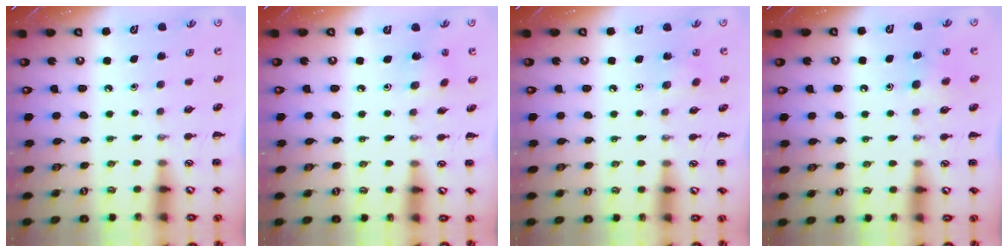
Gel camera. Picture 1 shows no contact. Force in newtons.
{"total": 1.7, "press": 1.5, "slide": 0.6}
{"total": 3.2, "press": 3.0, "slide": 0.9}
{"total": 7.6, "press": 7.4, "slide": 1.7}